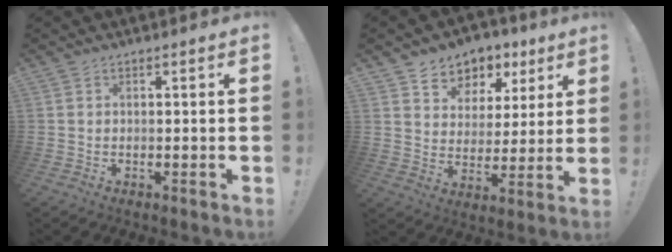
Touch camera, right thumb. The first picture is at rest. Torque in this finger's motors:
{"motor_torque": [0.05, 0.06, -0.07, 0.27, 0.02]}